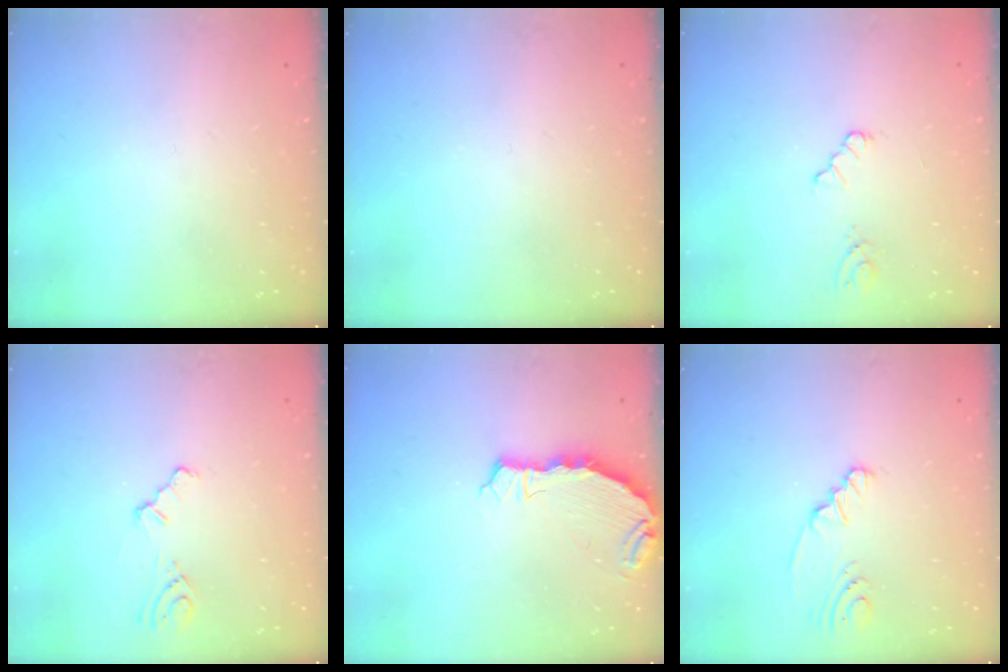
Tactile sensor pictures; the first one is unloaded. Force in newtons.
{"total": 0.0}
{"total": 3.9, "press": 3.8, "slide": 0.5}
{"total": 3.0, "press": 2.9, "slide": 0.6}
{"total": 6.9, "press": 5.2, "slide": 4.5}
{"total": 2.5, "press": 2.3, "slide": 0.8}